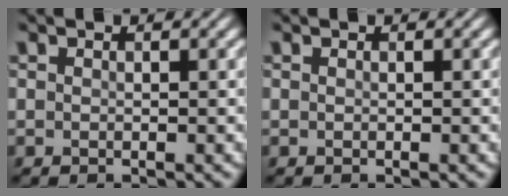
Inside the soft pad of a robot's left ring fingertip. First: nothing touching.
{"total": 0.0}